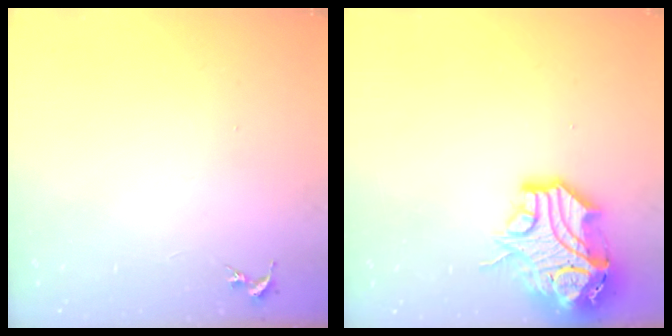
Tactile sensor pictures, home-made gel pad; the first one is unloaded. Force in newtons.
{"total": 17.5, "press": 17.4, "slide": 1.9}